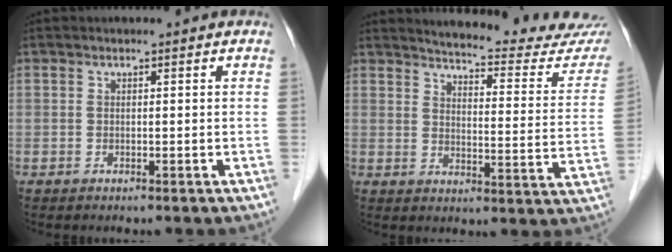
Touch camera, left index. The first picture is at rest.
{"total": 19.8, "force": [19.0, 1.3, 5.5], "torque": [-0.067, -0.094, 0.216]}